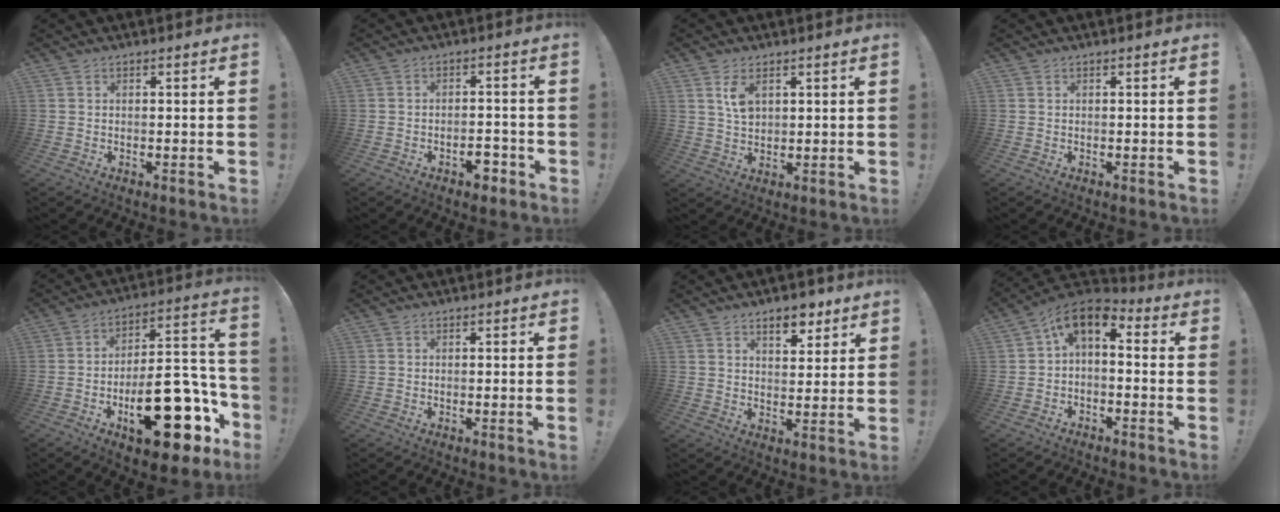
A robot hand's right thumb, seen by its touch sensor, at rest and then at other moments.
{"total": 4.9, "force": [-3.1, 2.4, 2.9], "torque": [-0.032, 0.017, -0.053]}
{"total": 5.6, "force": [2.4, 3.2, 4.0], "torque": [-0.064, -0.008, 0.043]}
{"total": 0.0}
{"total": 25.6, "force": [-10.5, 11.2, 20.6], "torque": [-0.279, 0.068, -0.152]}
{"total": 1.3, "force": [-0.4, -0.6, 1.0], "torque": [-0.018, -0.001, -0.010]}
{"total": 7.5, "force": [5.0, 3.8, 4.1], "torque": [-0.038, -0.028, 0.085]}
{"total": 6.5, "force": [1.0, 3.7, 5.2], "torque": [-0.094, -0.002, 0.025]}